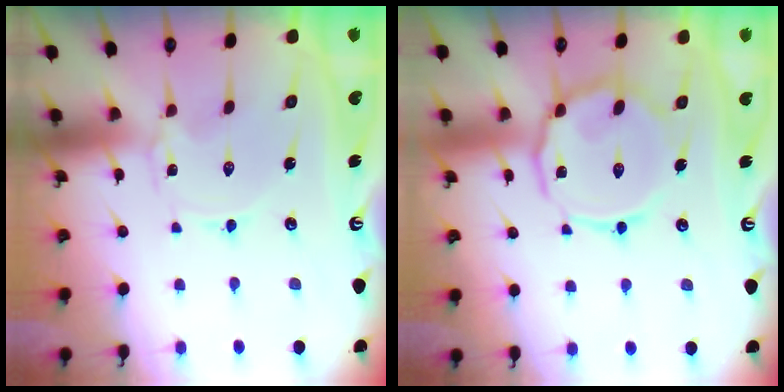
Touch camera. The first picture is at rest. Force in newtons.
{"total": 13.3, "press": 13.3, "slide": 1.2}